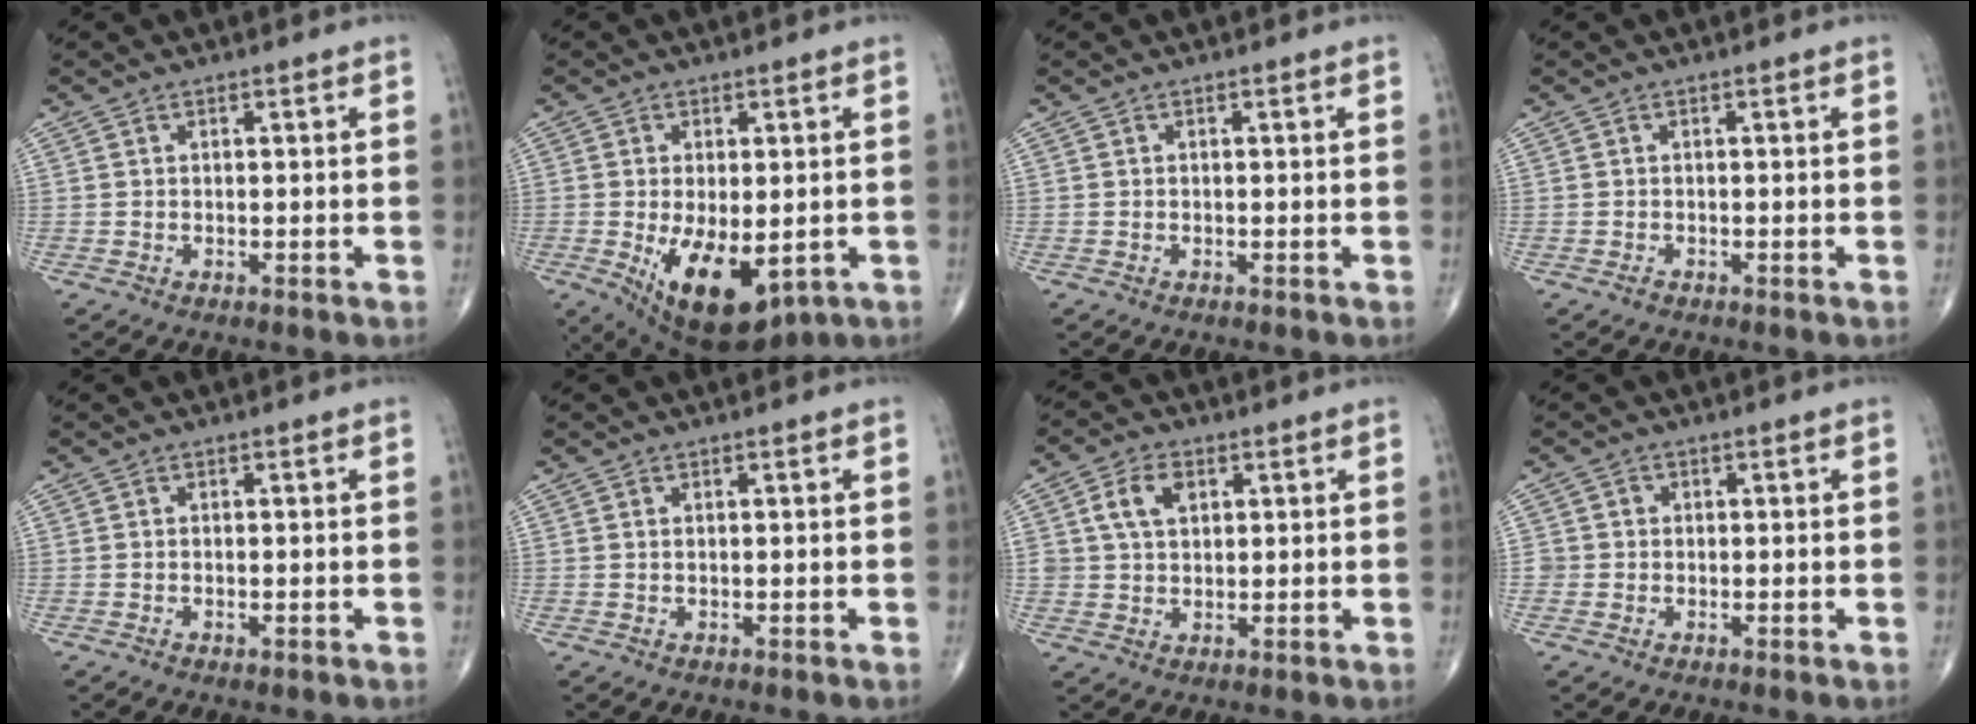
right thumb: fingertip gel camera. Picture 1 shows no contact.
{"total": 13.4, "force": [-3.6, 6.8, 11.0], "torque": [-0.177, -0.016, -0.032]}
{"total": 0.0}
{"total": 0.5, "force": [-0.3, 0.3, 0.2], "torque": [-0.005, -0.001, -0.008]}
{"total": 0.6, "force": [-0.3, 0.3, 0.5], "torque": [-0.010, 0.001, -0.005]}
{"total": 0.0}
{"total": 6.2, "force": [2.1, 4.2, 4.0], "torque": [-0.064, 0.000, 0.038]}
{"total": 1.9, "force": [0.0, 1.9, 0.1], "torque": [0.012, 0.007, -0.003]}